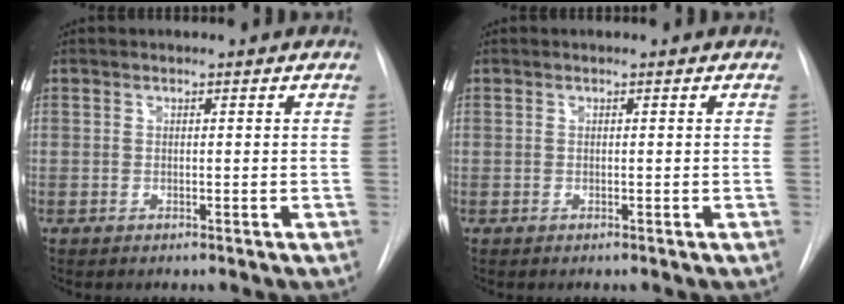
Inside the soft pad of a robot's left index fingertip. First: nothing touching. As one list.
[{"total": 0.0}]